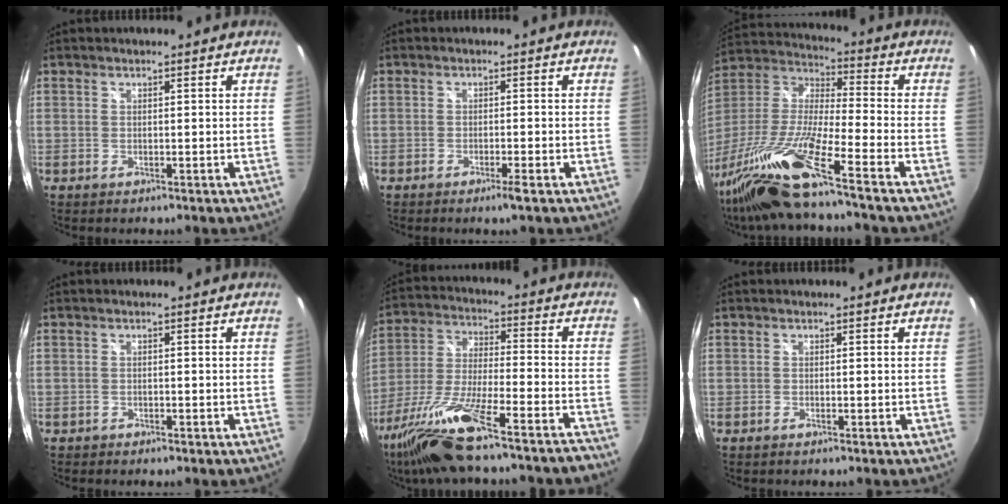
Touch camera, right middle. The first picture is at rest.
{"total": 2.1, "force": [-1.4, -0.3, 1.6], "torque": [-0.033, -0.002, -0.023]}
{"total": 19.8, "force": [-13.9, -0.5, 14.1], "torque": [-0.268, -0.047, -0.268]}
{"total": 1.0, "force": [-0.9, 0.4, 0.3], "torque": [-0.010, 0.000, -0.013]}
{"total": 19.5, "force": [-15.4, 0.9, 11.9], "torque": [-0.245, -0.043, -0.268]}
{"total": 0.6, "force": [-0.4, 0.0, 0.4], "torque": [-0.005, -0.001, -0.010]}